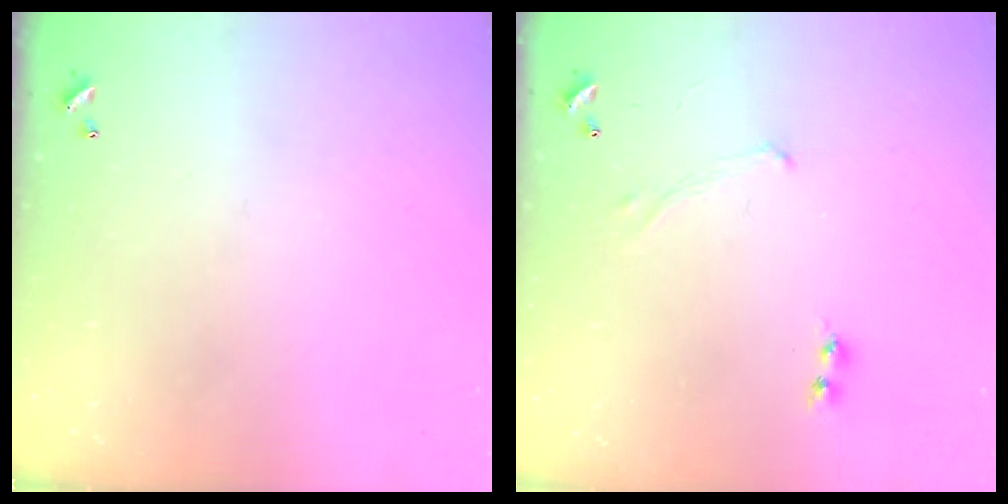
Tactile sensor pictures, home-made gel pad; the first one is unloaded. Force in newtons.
{"total": 0.7, "press": 0.6, "slide": 0.2}